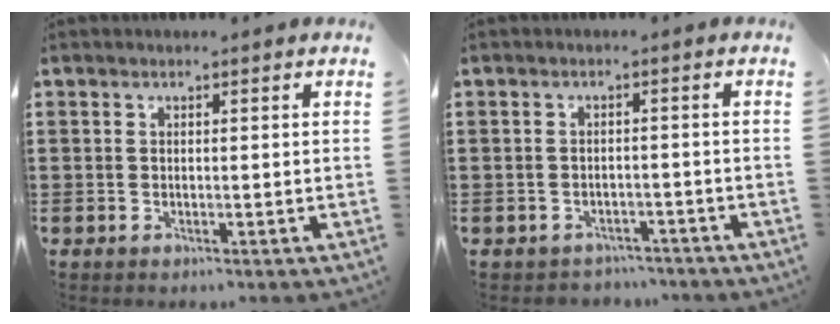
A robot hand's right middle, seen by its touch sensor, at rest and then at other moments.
{"total": 1.8, "force": [-1.7, 0.5, -0.2], "torque": [-0.005, -0.001, -0.040]}